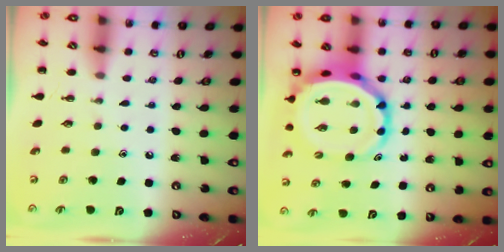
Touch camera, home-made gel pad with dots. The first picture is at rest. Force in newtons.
{"total": 9.6, "press": 9.3, "slide": 2.5}